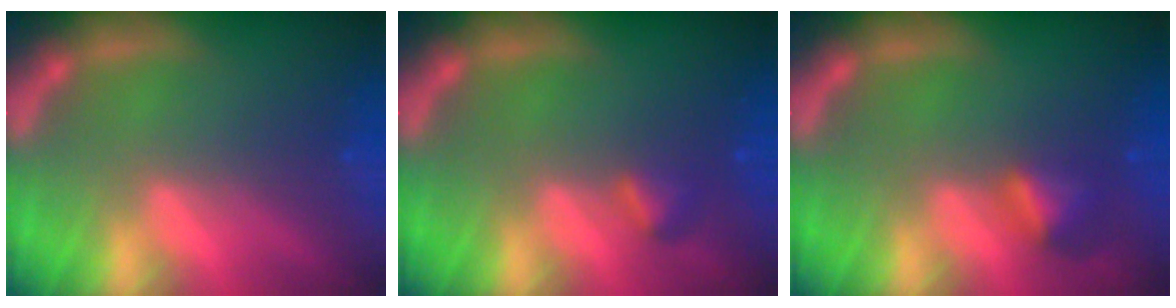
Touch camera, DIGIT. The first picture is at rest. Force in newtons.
{"total": 1.4}
{"total": 2.4}